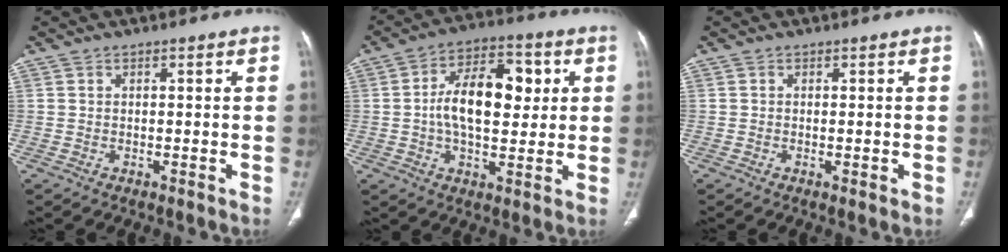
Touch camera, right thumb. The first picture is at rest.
{"total": 14.4, "force": [1.8, 8.0, 11.9], "torque": [-0.171, 0.015, 0.023]}
{"total": 1.1, "force": [-0.3, 0.4, 1.0], "torque": [-0.016, -0.003, -0.002]}